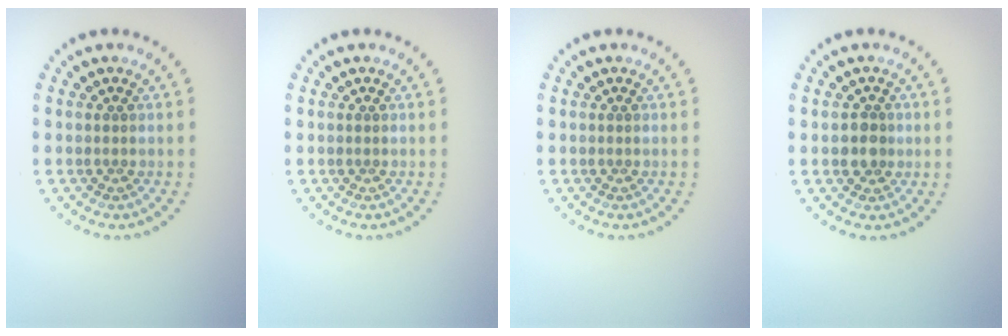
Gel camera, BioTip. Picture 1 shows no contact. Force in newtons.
{"total": 0.0}
{"total": 0.0}
{"total": 1.9, "press": 1.7, "slide": 0.8}